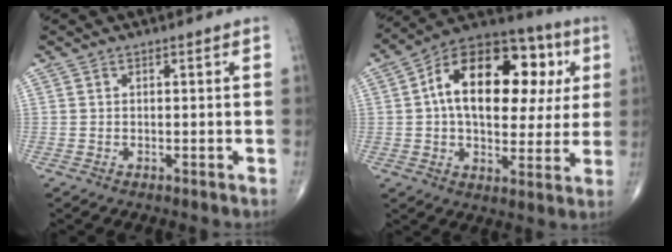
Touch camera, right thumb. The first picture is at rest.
{"total": 23.6, "force": [4.8, 13.5, 18.8], "torque": [-0.252, 0.023, 0.063]}